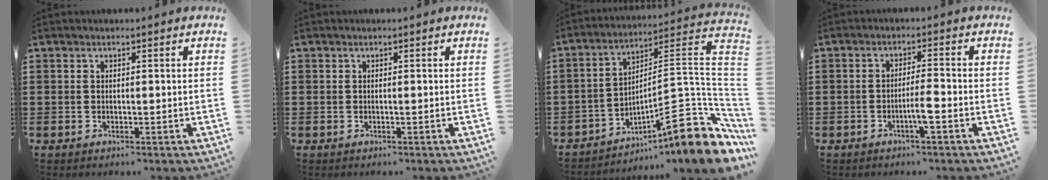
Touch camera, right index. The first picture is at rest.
{"total": 0.0}
{"total": 13.1, "force": [-6.7, 3.2, 10.8], "torque": [-0.141, -0.005, -0.118]}
{"total": 3.4, "force": [-1.6, 0.0, 3.0], "torque": [-0.053, -0.002, -0.031]}